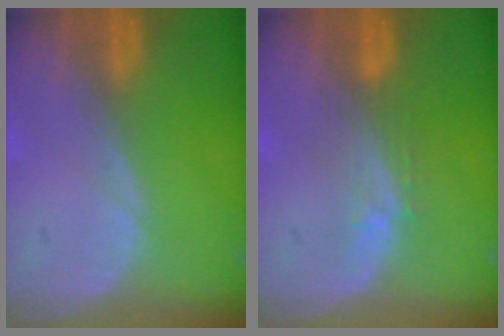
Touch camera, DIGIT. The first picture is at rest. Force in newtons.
{"total": 3.4, "press": 3.4, "slide": 0.4}